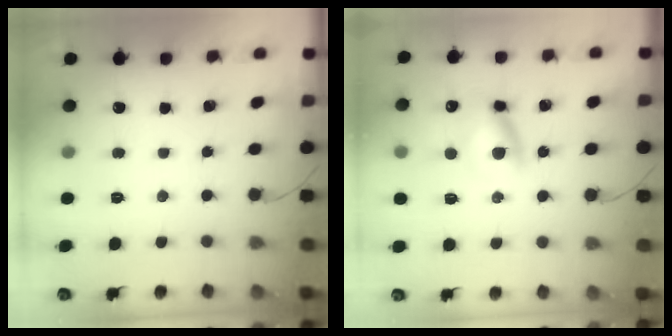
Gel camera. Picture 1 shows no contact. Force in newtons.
{"total": 10.8, "press": 10.6, "slide": 2.0}